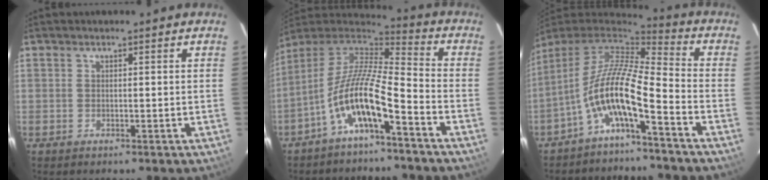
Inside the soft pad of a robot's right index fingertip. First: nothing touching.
{"total": 13.7, "force": [-7.0, 2.9, 11.4], "torque": [-0.219, 0.003, -0.138]}
{"total": 12.2, "force": [-5.7, 2.0, 10.6], "torque": [-0.197, 0.000, -0.115]}